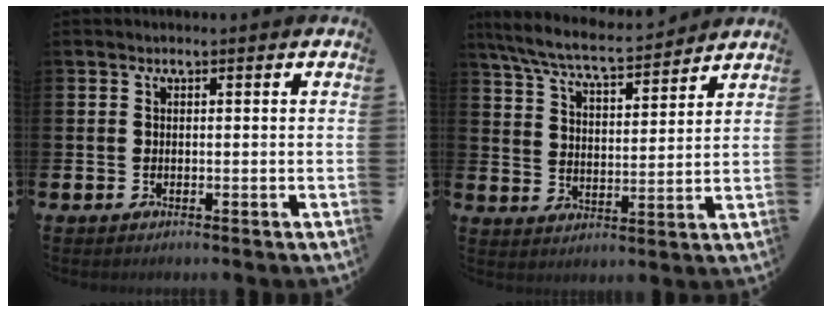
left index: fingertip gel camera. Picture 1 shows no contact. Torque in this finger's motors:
{"motor_torque": [0.67, -0.65, 0.58, 0.21]}